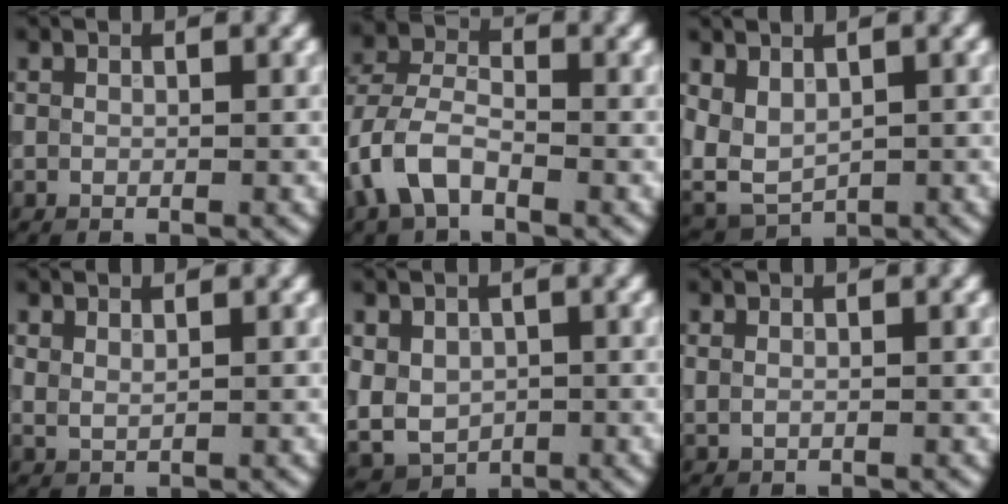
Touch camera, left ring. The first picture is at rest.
{"total": 5.0, "force": [-2.2, 3.1, 3.2], "torque": [-0.072, 0.003, -0.052]}
{"total": 4.0, "force": [0.7, 2.7, 2.9], "torque": [-0.065, -0.005, 0.016]}
{"total": 1.0, "force": [0.8, 0.3, 0.5], "torque": [-0.014, -0.004, 0.019]}
{"total": 6.3, "force": [-0.3, 5.2, 3.6], "torque": [-0.075, -0.005, -0.002]}
{"total": 0.5, "force": [0.3, 0.3, 0.3], "torque": [-0.009, -0.002, 0.007]}